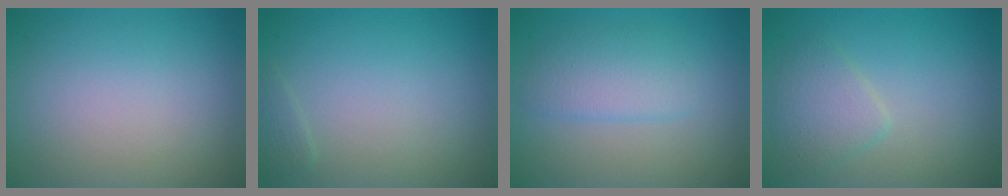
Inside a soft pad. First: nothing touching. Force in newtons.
{"total": 0.7, "press": 0.7, "slide": 0.1}
{"total": 2.9, "press": 2.9, "slide": 0.0}
{"total": 2.6, "press": 2.6, "slide": 0.1}